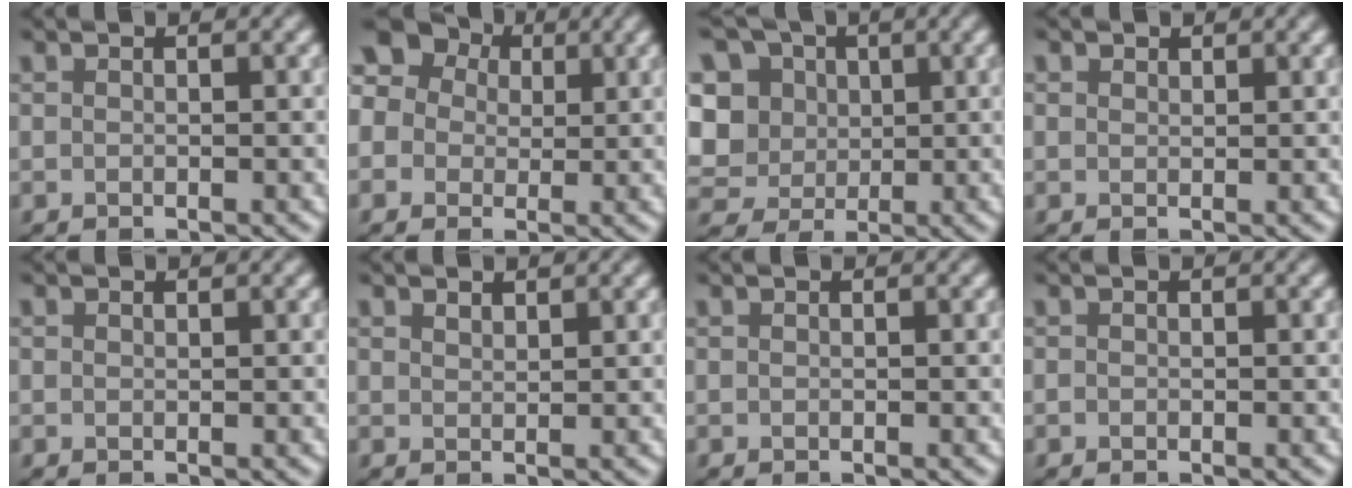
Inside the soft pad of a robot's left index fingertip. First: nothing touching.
{"total": 9.2, "force": [3.0, 7.3, 4.6], "torque": [-0.094, 0.037, 0.024]}
{"total": 13.5, "force": [4.0, 11.3, 6.3], "torque": [-0.164, 0.040, 0.057]}
{"total": 0.8, "force": [0.6, 0.5, 0.2], "torque": [-0.007, 0.001, 0.011]}
{"total": 0.0}
{"total": 0.9, "force": [0.8, 0.3, 0.3], "torque": [-0.011, 0.001, 0.018]}
{"total": 0.0}
{"total": 0.0}